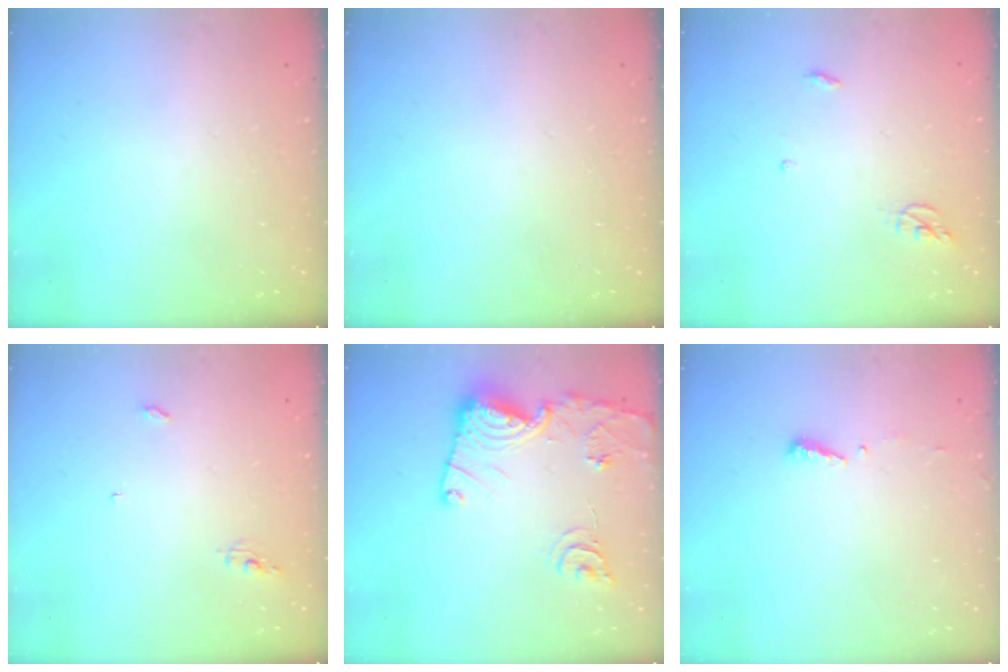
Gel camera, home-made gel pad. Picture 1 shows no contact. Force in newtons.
{"total": 0.0}
{"total": 4.3, "press": 4.3, "slide": 0.3}
{"total": 4.1, "press": 4.1, "slide": 0.3}
{"total": 18.1, "press": 18.0, "slide": 2.0}
{"total": 3.9, "press": 3.9, "slide": 0.4}